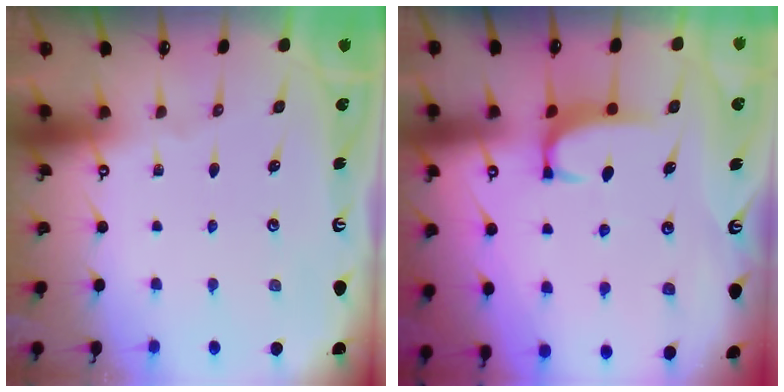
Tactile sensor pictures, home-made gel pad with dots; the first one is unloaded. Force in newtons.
{"total": 1.6, "press": 1.5, "slide": 0.5}